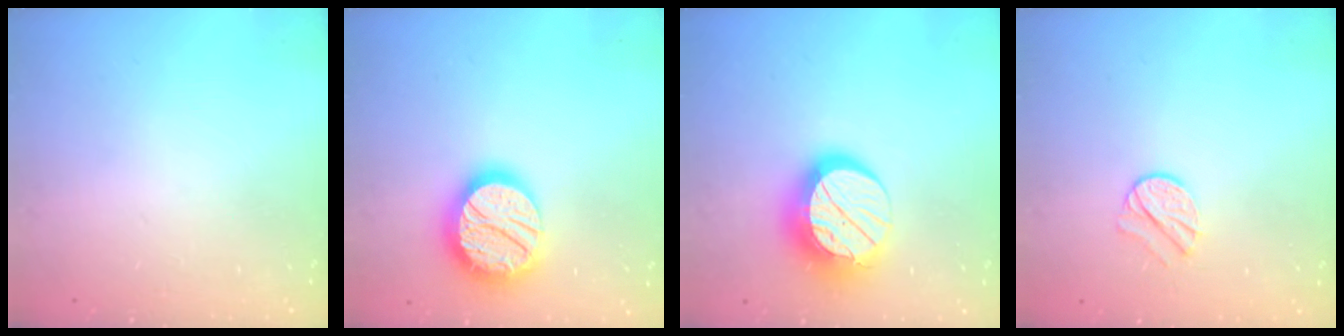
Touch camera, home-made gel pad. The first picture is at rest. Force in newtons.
{"total": 20.2, "press": 20.1, "slide": 1.3}
{"total": 14.5, "press": 14.4, "slide": 1.0}
{"total": 7.3, "press": 7.3, "slide": 0.1}